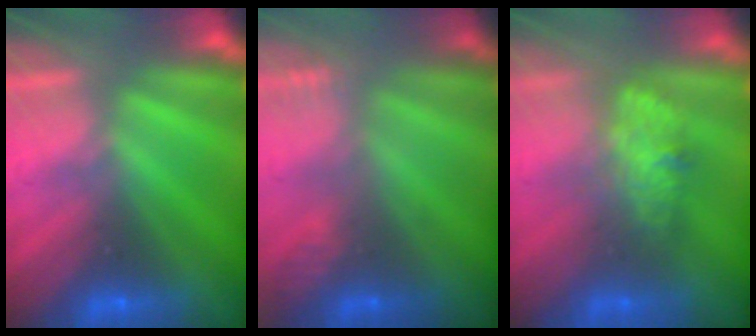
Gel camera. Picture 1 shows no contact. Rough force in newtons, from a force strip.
{"total": 2.9}
{"total": 2.6}